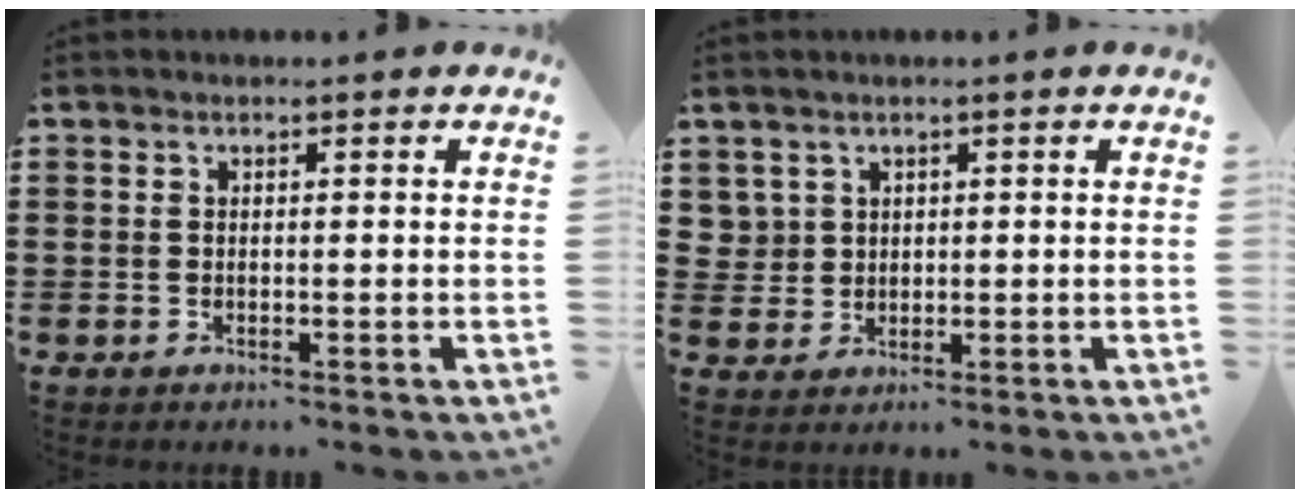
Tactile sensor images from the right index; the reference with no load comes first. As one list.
[{"total": 2.5, "force": [1.3, 2.2, 0.2], "torque": [-0.015, 0.009, 0.023]}]